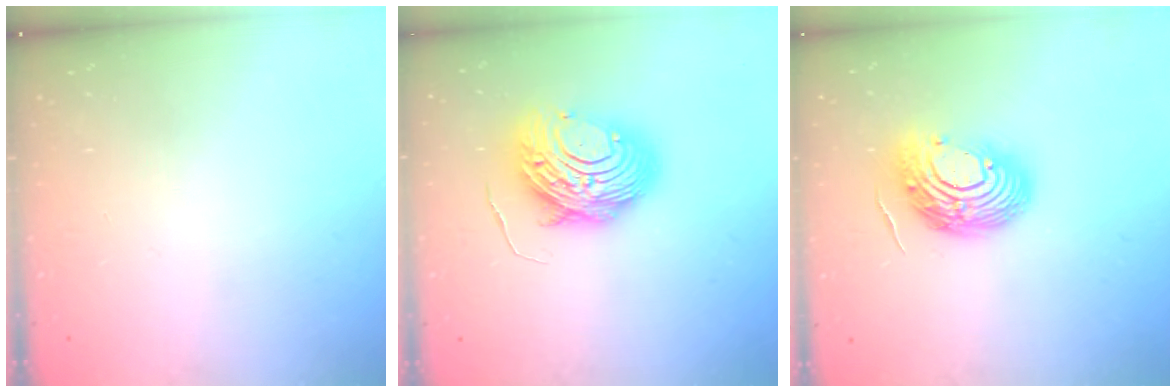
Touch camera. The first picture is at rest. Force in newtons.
{"total": 12.8, "press": 12.7, "slide": 1.1}
{"total": 13.7, "press": 13.7, "slide": 1.6}